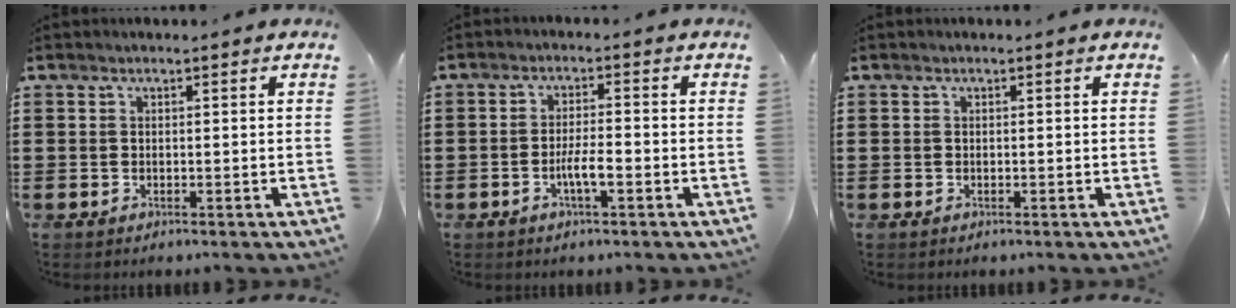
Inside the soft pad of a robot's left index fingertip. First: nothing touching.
{"total": 3.8, "force": [-1.4, 0.7, 3.5], "torque": [-0.067, 0.001, -0.026]}
{"total": 0.0}